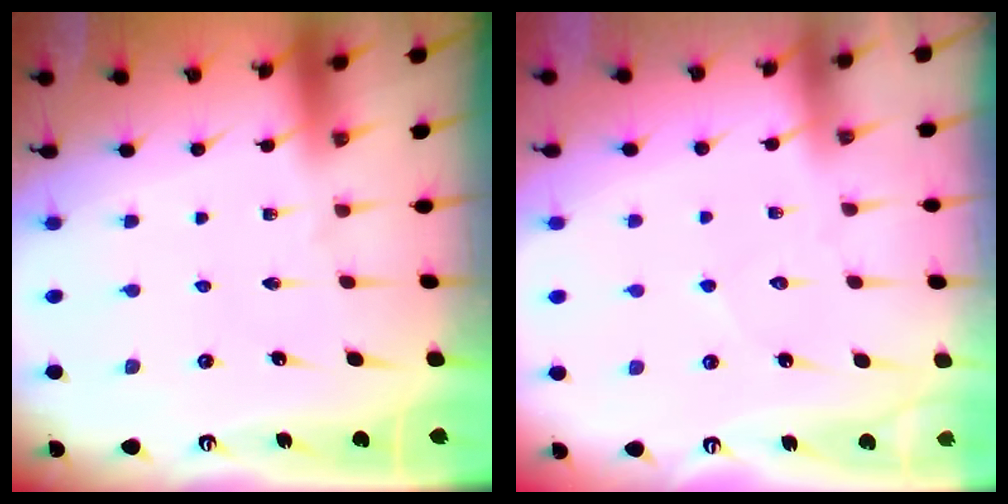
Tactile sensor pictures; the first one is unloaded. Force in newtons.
{"total": 3.6, "press": 3.5, "slide": 0.3}